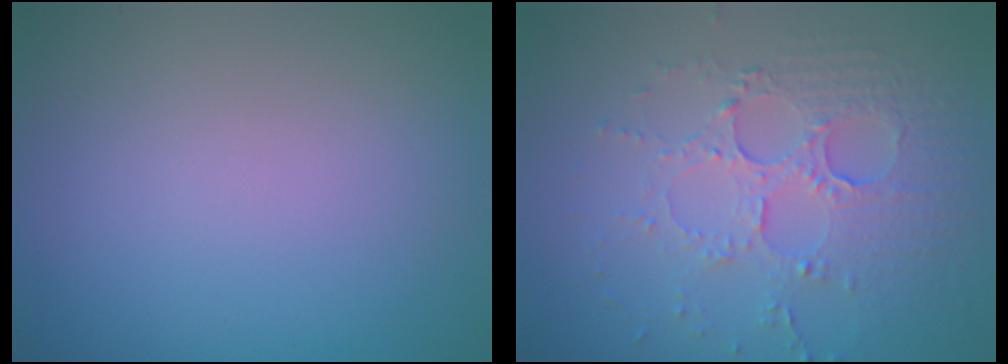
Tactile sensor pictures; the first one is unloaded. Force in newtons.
{"total": 5.5, "press": 3.8, "slide": 4.0}